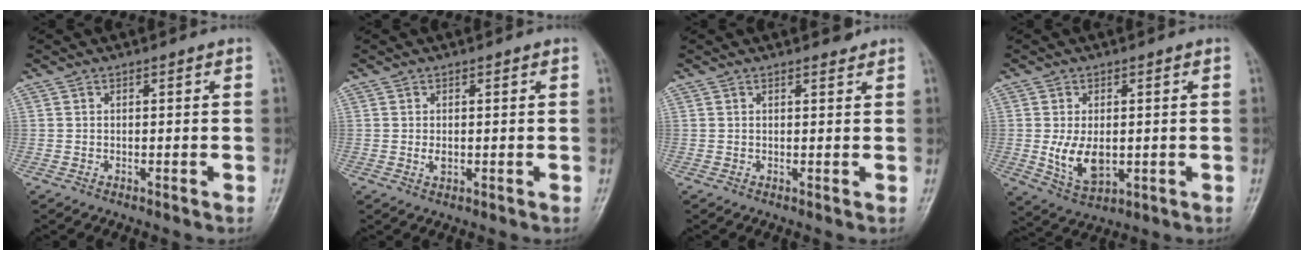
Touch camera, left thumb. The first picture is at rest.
{"total": 1.7, "force": [0.0, 1.2, 1.2], "torque": [-0.014, -0.002, 0.001]}
{"total": 1.4, "force": [1.2, 0.5, 0.3], "torque": [0.002, -0.007, 0.015]}
{"total": 7.7, "force": [-0.5, 4.8, 6.0], "torque": [-0.095, -0.011, 0.003]}